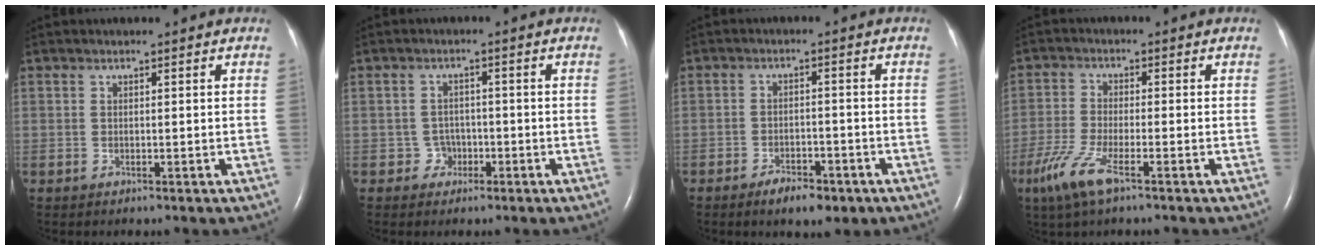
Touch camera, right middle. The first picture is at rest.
{"total": 2.4, "force": [-1.0, 2.1, -0.1], "torque": [0.009, 0.011, -0.019]}
{"total": 5.2, "force": [-3.4, 2.1, 3.2], "torque": [-0.053, 0.001, -0.050]}
{"total": 6.7, "force": [-3.9, 1.1, 5.3], "torque": [-0.128, -0.016, -0.078]}